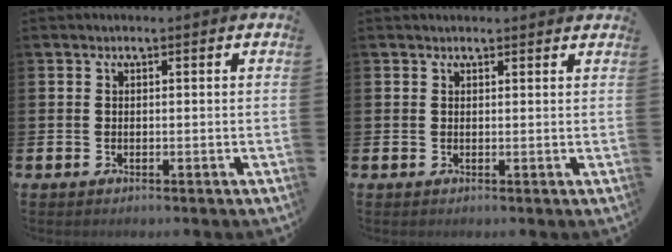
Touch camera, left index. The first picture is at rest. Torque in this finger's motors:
{"motor_torque": [0.84, -1.30, 0.11, 0.01]}